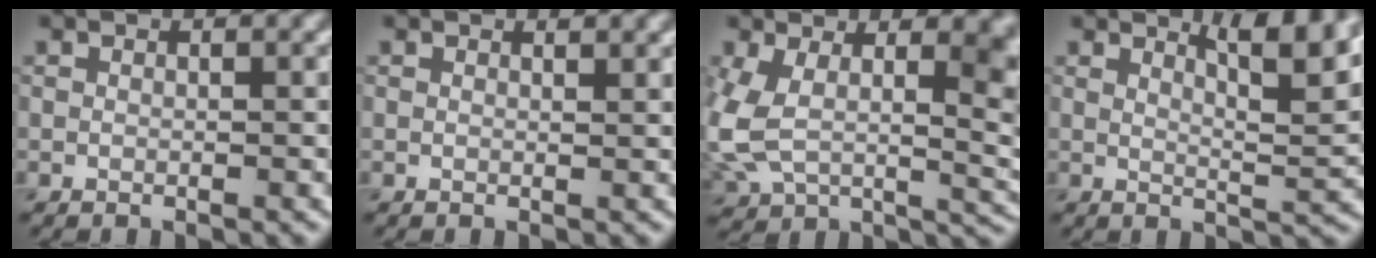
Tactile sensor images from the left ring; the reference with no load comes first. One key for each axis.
{"total": 0.9, "fx": 0.7, "fy": 0.2, "fz": 0.5, "tx": -0.007, "ty": 0.002, "tz": 0.012}
{"total": 12.5, "fx": 1.7, "fy": 6.9, "fz": 10.3, "tx": -0.222, "ty": -0.031, "tz": 0.042}
{"total": 5.7, "fx": 3.6, "fy": 1.2, "fz": 4.2, "tx": -0.054, "ty": 0.002, "tz": 0.054}